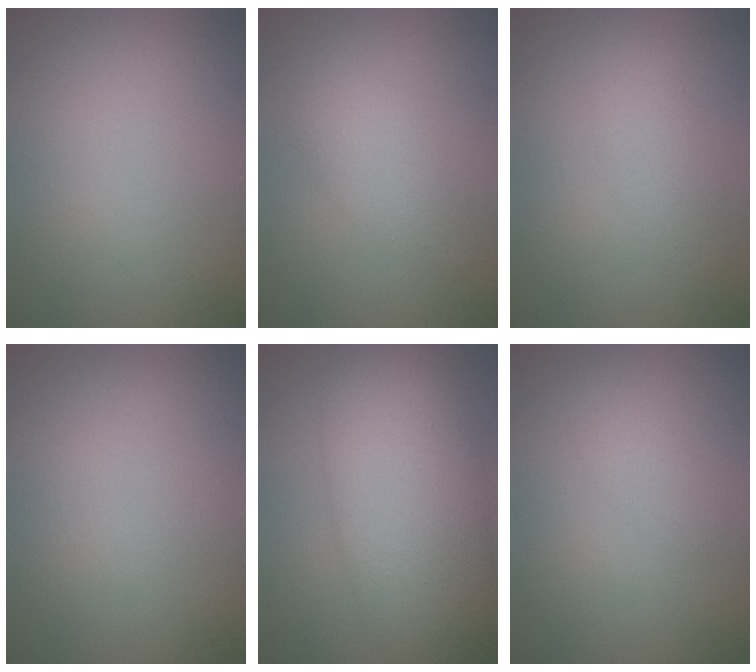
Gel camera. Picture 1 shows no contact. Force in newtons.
{"total": 2.7, "press": 2.7, "slide": 0.1}
{"total": 2.5, "press": 2.5, "slide": 0.1}
{"total": 0.0}
{"total": 10.5, "press": 10.5, "slide": 0.2}
{"total": 1.3, "press": 1.3, "slide": 0.0}